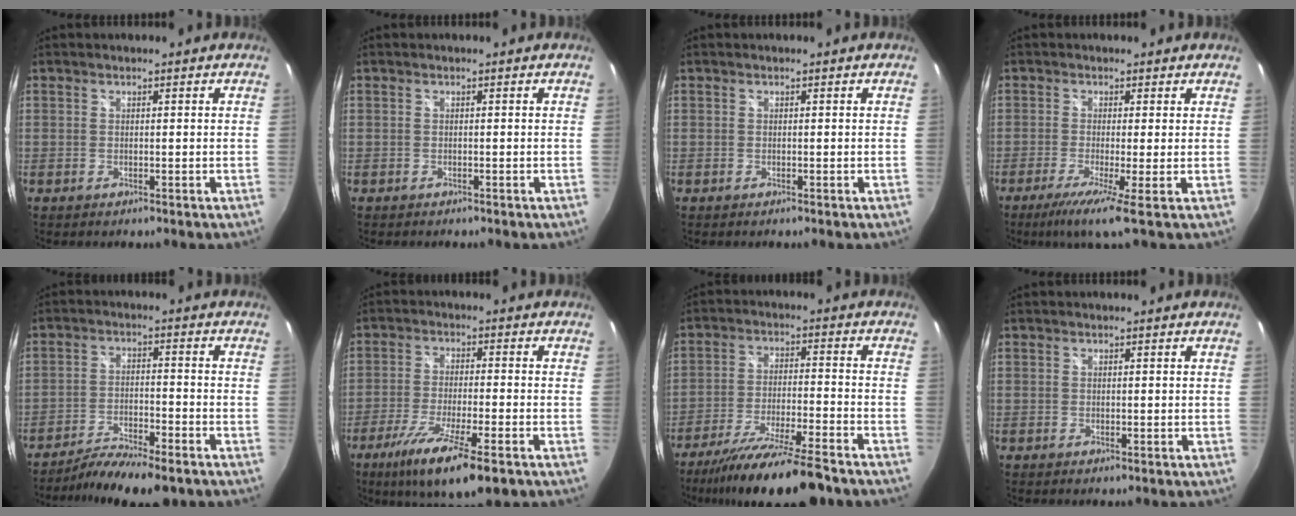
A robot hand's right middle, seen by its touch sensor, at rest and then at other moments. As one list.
[{"total": 0.7, "force": [-0.6, 0.3, 0.0], "torque": [-0.003, -0.001, -0.010]}, {"total": 0.0}, {"total": 5.2, "force": [-2.5, -1.0, 4.5], "torque": [-0.109, -0.017, -0.050]}, {"total": 10.8, "force": [-9.0, 2.1, 5.7], "torque": [-0.120, -0.023, -0.149]}, {"total": 13.2, "force": [-7.9, 2.0, 10.4], "torque": [-0.208, -0.046, -0.139]}, {"total": 16.1, "force": [-13.5, 0.8, 8.8], "torque": [-0.173, -0.031, -0.223]}, {"total": 0.0}]